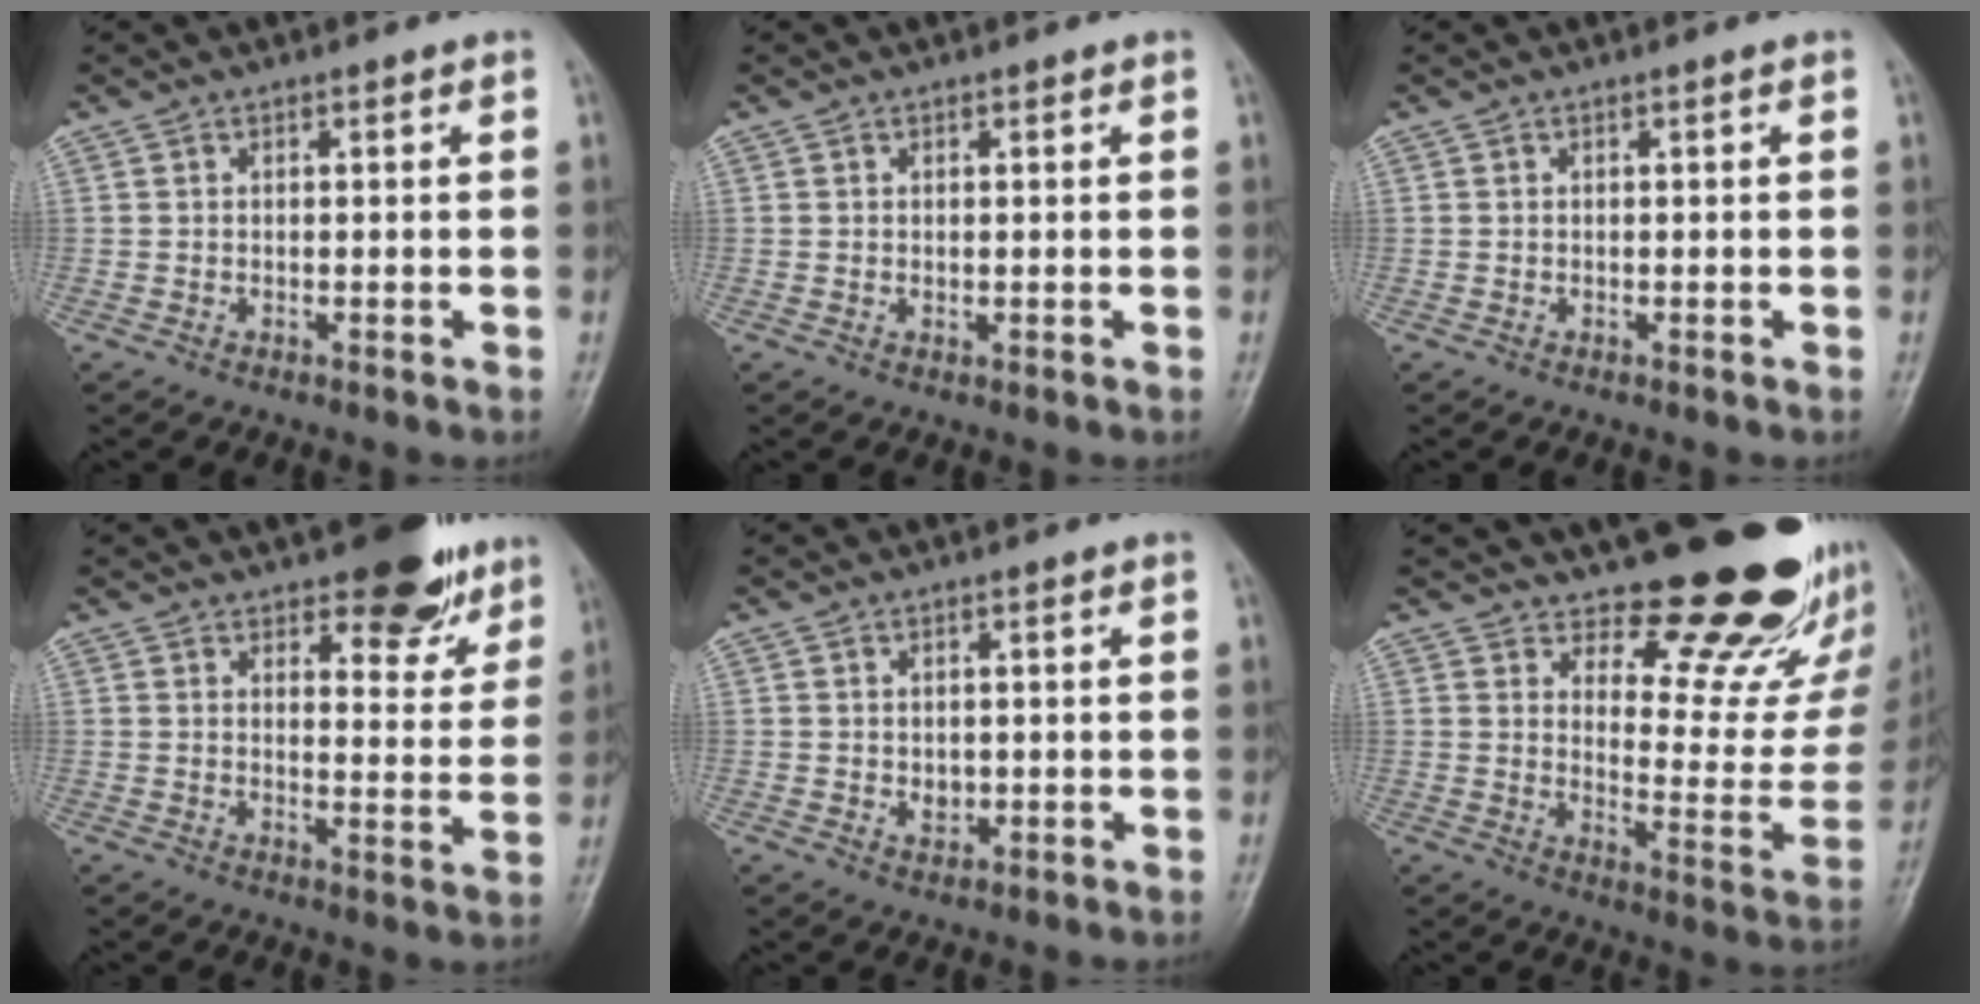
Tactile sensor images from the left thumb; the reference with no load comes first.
{"total": 0.8, "force": [0.4, 0.6, 0.5], "torque": [-0.003, -0.003, 0.005]}
{"total": 0.0}
{"total": 10.0, "force": [6.9, 4.4, 5.8], "torque": [-0.037, -0.041, 0.095]}
{"total": 2.2, "force": [0.1, 1.8, 1.3], "torque": [-0.011, -0.002, 0.005]}
{"total": 19.3, "force": [15.2, 6.8, 9.8], "torque": [-0.072, -0.137, 0.197]}